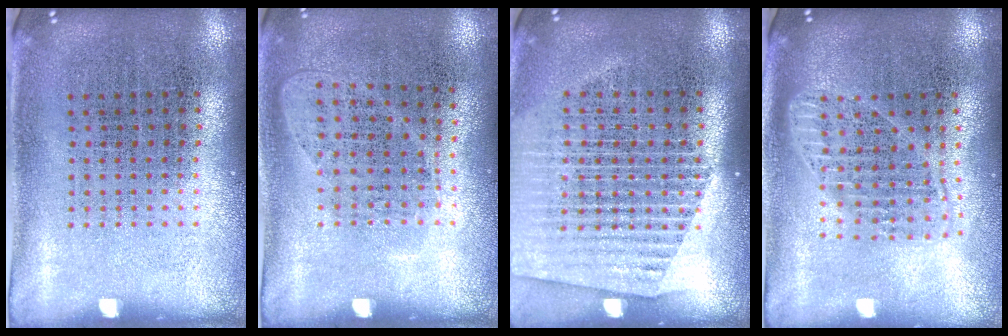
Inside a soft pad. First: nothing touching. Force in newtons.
{"total": 1.0, "press": 0.9, "slide": 0.5}
{"total": 1.6, "press": 1.5, "slide": 0.5}
{"total": 1.8, "press": 1.5, "slide": 0.9}